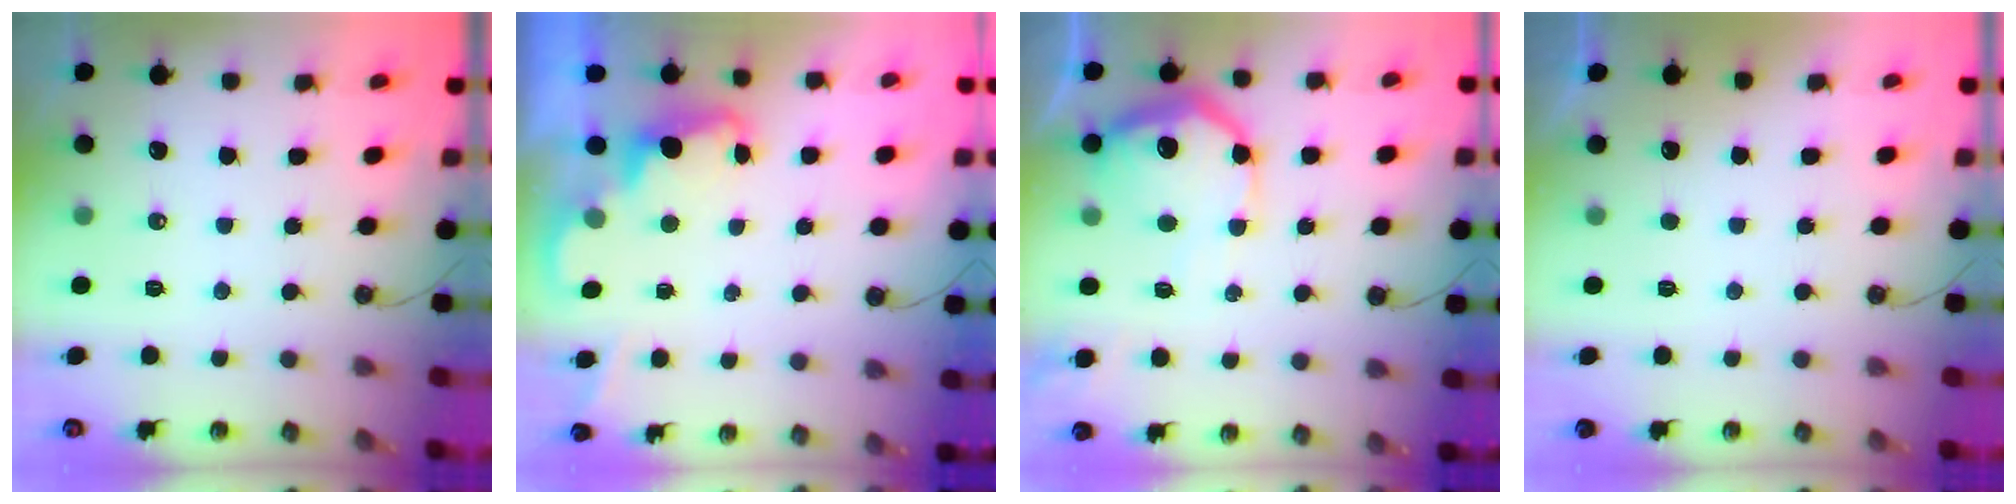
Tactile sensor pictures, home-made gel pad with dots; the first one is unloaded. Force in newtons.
{"total": 2.3, "press": 2.3, "slide": 0.5}
{"total": 17.8, "press": 17.8, "slide": 1.4}
{"total": 0.0}